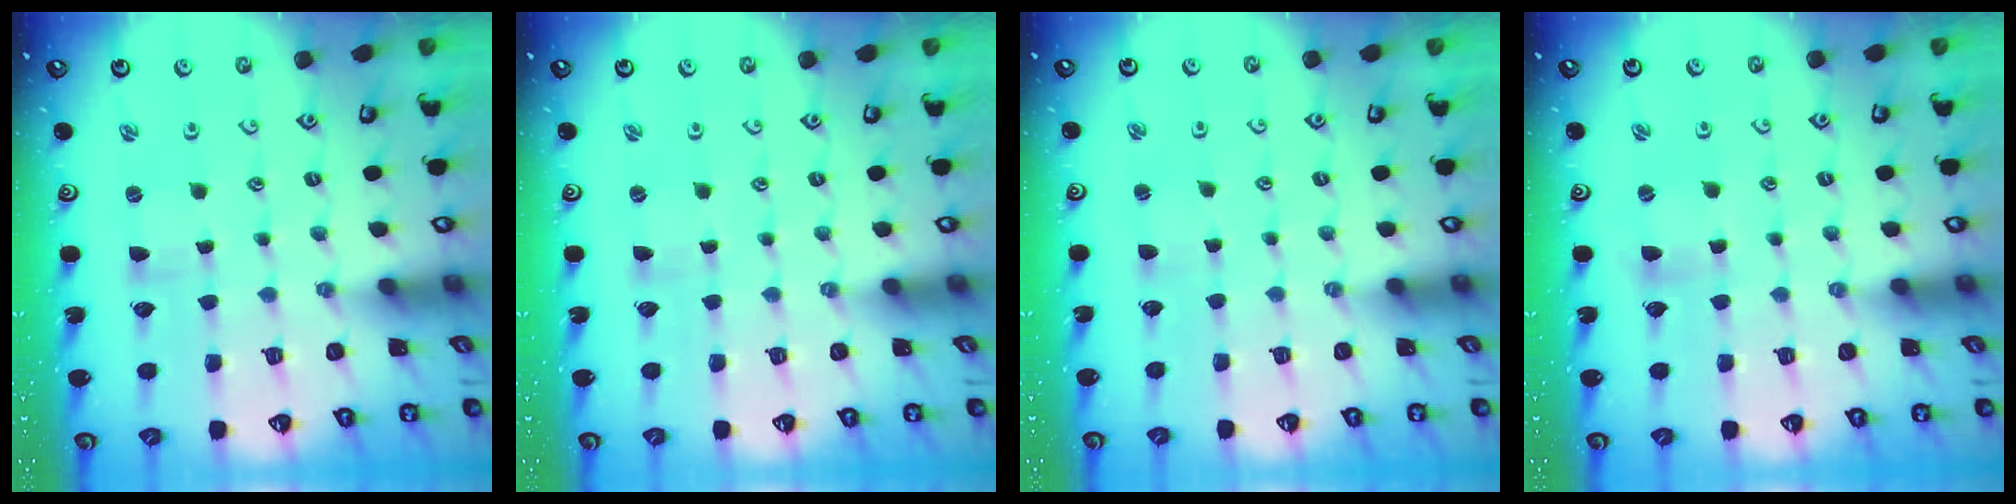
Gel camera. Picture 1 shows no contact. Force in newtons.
{"total": 0.0}
{"total": 2.1, "press": 2.0, "slide": 0.3}
{"total": 1.8, "press": 1.8, "slide": 0.2}